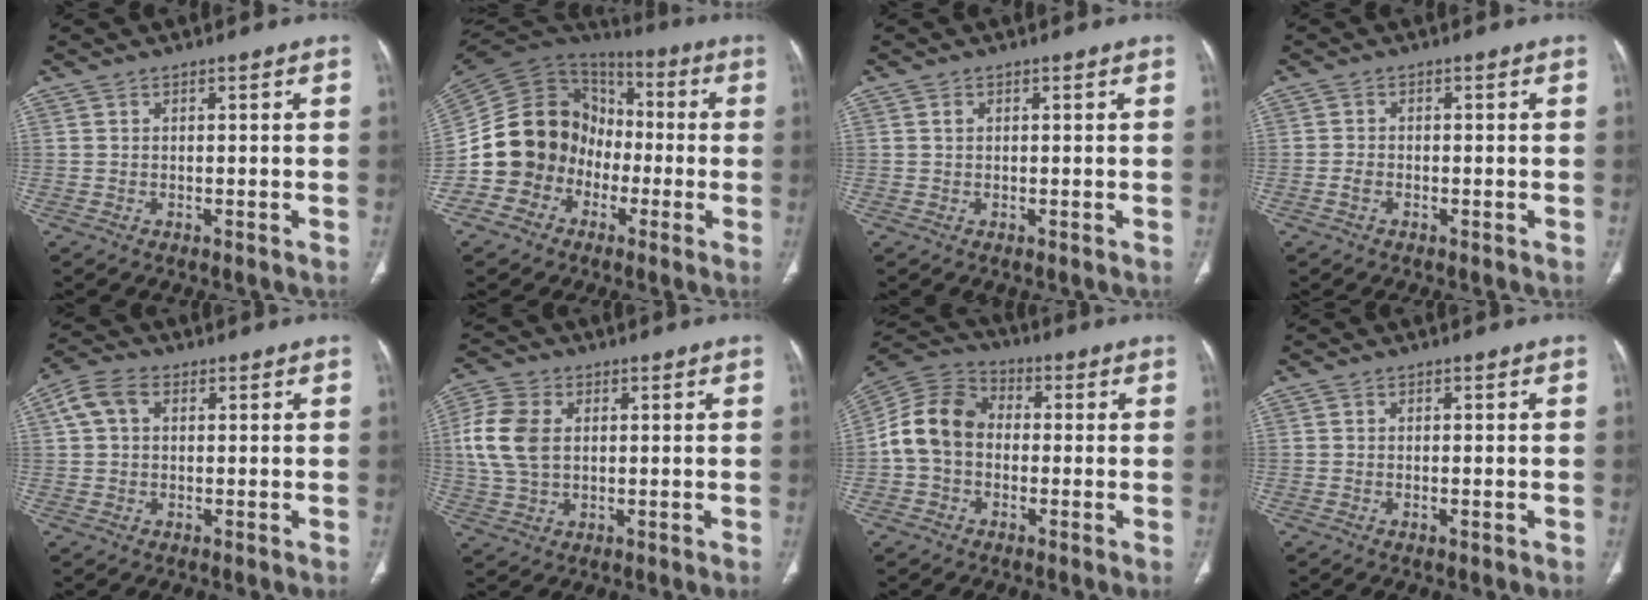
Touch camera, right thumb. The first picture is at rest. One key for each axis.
{"total": 16.3, "fx": -4.9, "fy": 14.5, "fz": 5.6, "tx": -0.067, "ty": 0.068, "tz": -0.091}
{"total": 0.6, "fx": 0.2, "fy": 0.4, "fz": 0.4, "tx": -0.007, "ty": 0.002, "tz": 0.004}
{"total": 1.4, "fx": -0.7, "fy": 0.9, "fz": 0.9, "tx": -0.018, "ty": 0.004, "tz": -0.017}
{"total": 5.7, "fx": 1.5, "fy": 4.0, "fz": 3.7, "tx": -0.075, "ty": 0.017, "tz": 0.025}
{"total": 9.4, "fx": 1.3, "fy": 6.3, "fz": 6.8, "tx": -0.153, "ty": 0.008, "tz": 0.026}
{"total": 11.3, "fx": -0.7, "fy": 8.9, "fz": 7.0, "tx": -0.126, "ty": 0.036, "tz": -0.025}
{"total": 1.0, "fx": -0.3, "fy": 0.2, "fz": 0.9, "tx": -0.016, "ty": -0.003, "tz": -0.005}